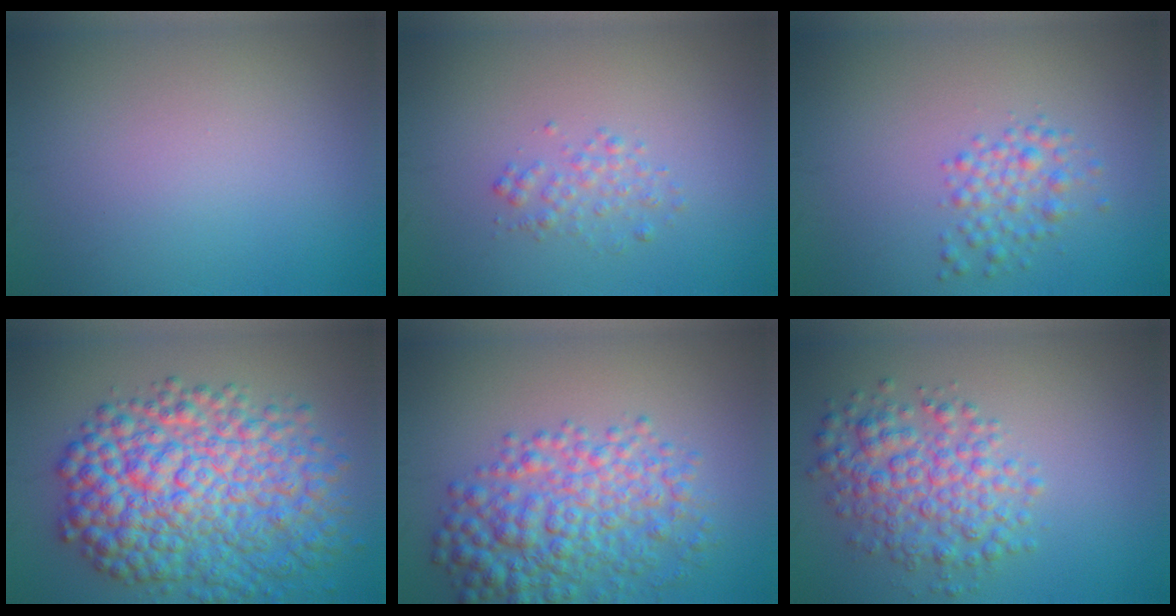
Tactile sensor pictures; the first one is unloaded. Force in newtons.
{"total": 1.5, "press": 1.5, "slide": 0.0}
{"total": 2.3, "press": 2.3, "slide": 0.0}
{"total": 11.7, "press": 11.7, "slide": 0.2}
{"total": 6.9, "press": 6.9, "slide": 0.2}
{"total": 5.0, "press": 5.0, "slide": 0.0}